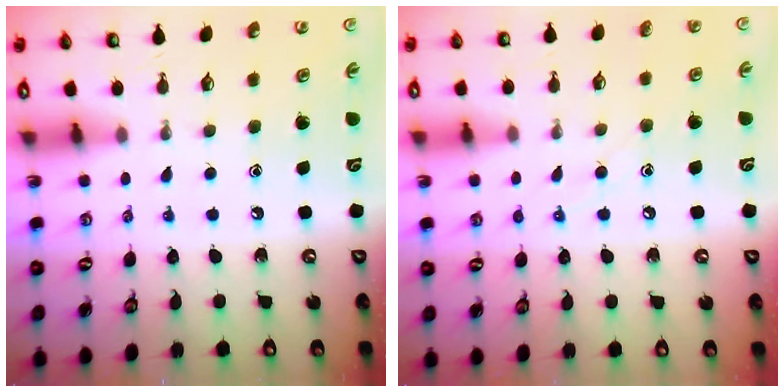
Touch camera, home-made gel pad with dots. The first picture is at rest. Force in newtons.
{"total": 6.4, "press": 6.4, "slide": 0.3}